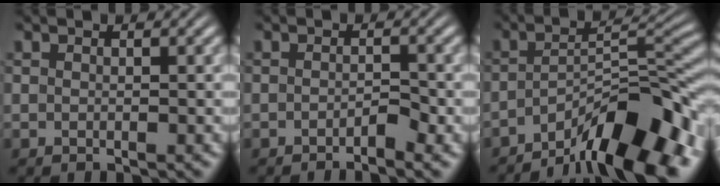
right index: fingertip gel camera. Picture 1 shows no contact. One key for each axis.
{"total": 1.5, "fx": -1.4, "fy": -0.2, "fz": 0.6, "tx": -0.009, "ty": -0.003, "tz": -0.027}
{"total": 10.8, "fx": -6.8, "fy": 3.4, "fz": 7.7, "tx": -0.106, "ty": -0.015, "tz": -0.094}